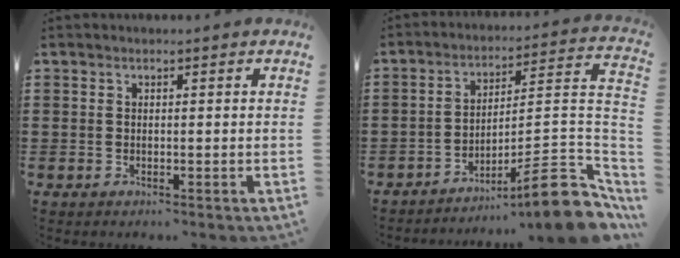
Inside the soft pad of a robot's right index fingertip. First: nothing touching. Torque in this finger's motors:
{"motor_torque": [1.11, -1.02, 0.29, 0.15]}